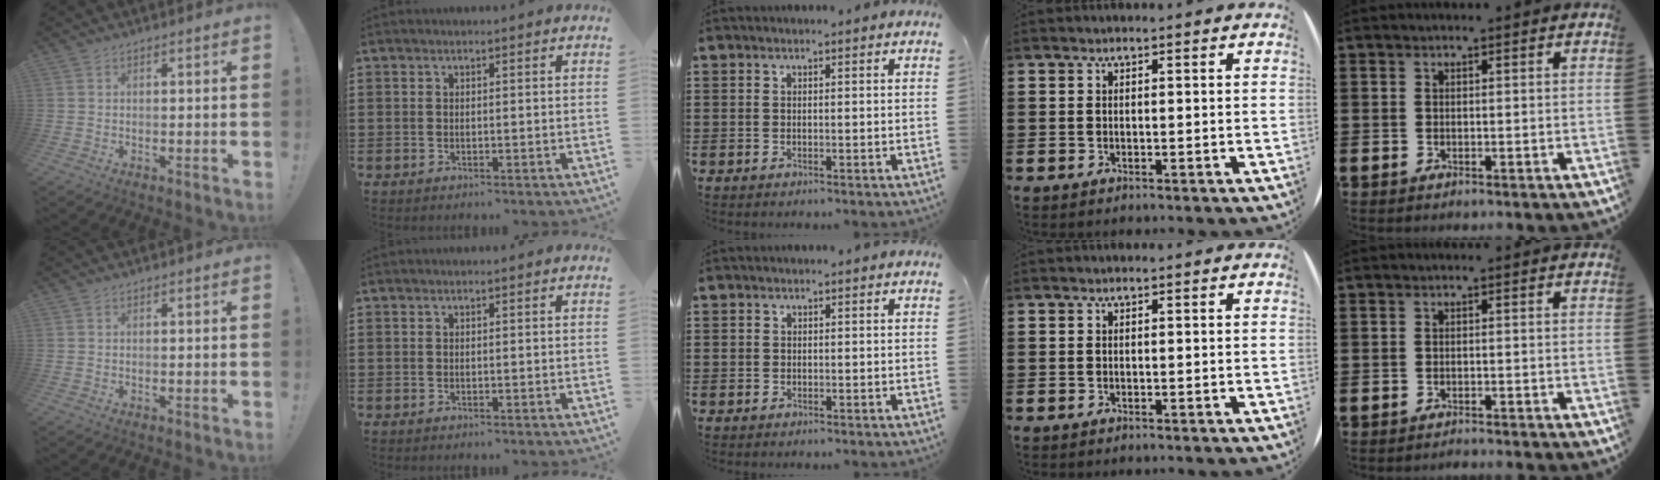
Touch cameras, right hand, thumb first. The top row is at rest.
{"middle": {"total": 0.6, "force": [0.1, 0.6, 0.1], "torque": [-0.002, 0.004, 0.000]}, "little": {"total": 0.8, "force": [-0.8, -0.1, 0.0], "torque": [0.000, 0.000, -0.018]}}